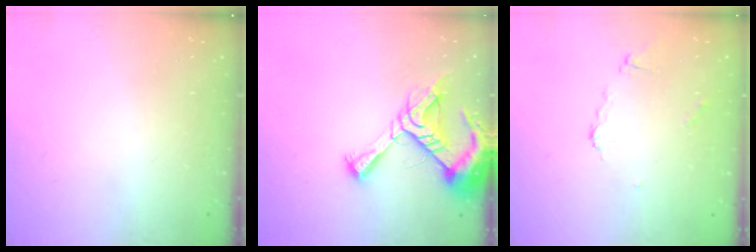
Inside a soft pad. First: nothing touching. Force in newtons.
{"total": 11.6, "press": 11.5, "slide": 1.3}
{"total": 4.9, "press": 4.9, "slide": 0.1}